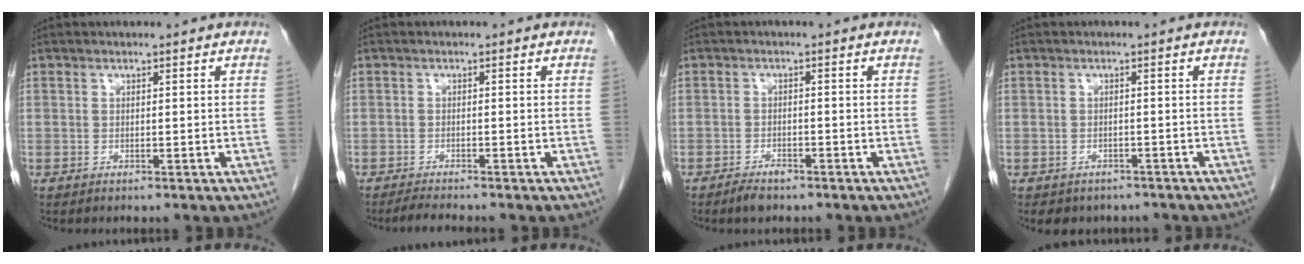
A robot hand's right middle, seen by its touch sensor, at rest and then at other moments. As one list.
[{"total": 2.6, "force": [-2.4, -0.2, 0.9], "torque": [-0.027, -0.013, -0.041]}, {"total": 2.5, "force": [-2.0, 0.8, 1.3], "torque": [-0.026, -0.002, -0.031]}, {"total": 4.7, "force": [-3.9, 2.7, 0.5], "torque": [-0.002, 0.008, -0.047]}]